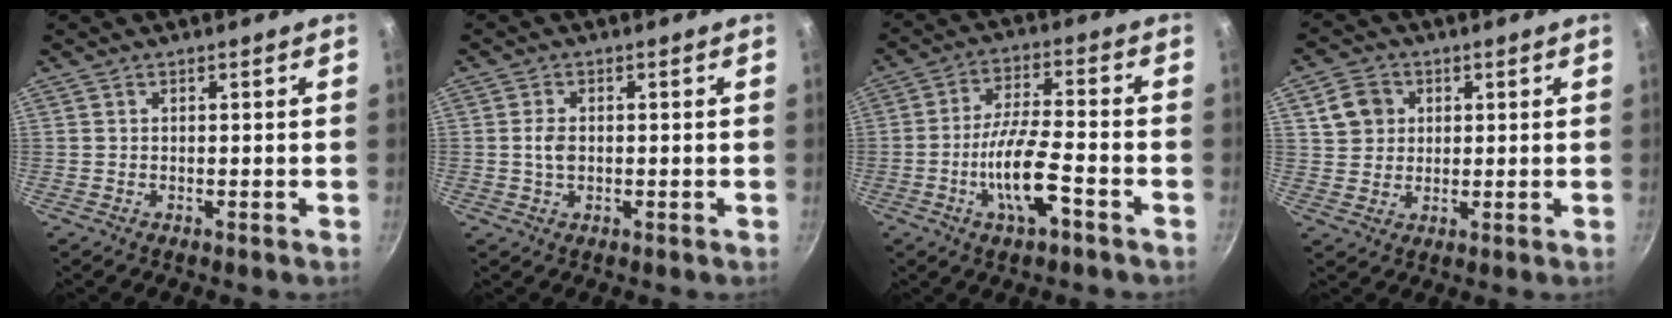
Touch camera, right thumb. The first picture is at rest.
{"total": 2.9, "force": [0.0, 2.0, 2.2], "torque": [-0.034, 0.003, -0.003]}
{"total": 10.9, "force": [-4.5, 2.9, 9.5], "torque": [-0.176, 0.025, -0.087]}
{"total": 6.3, "force": [2.0, 5.5, 2.5], "torque": [-0.021, 0.005, 0.034]}